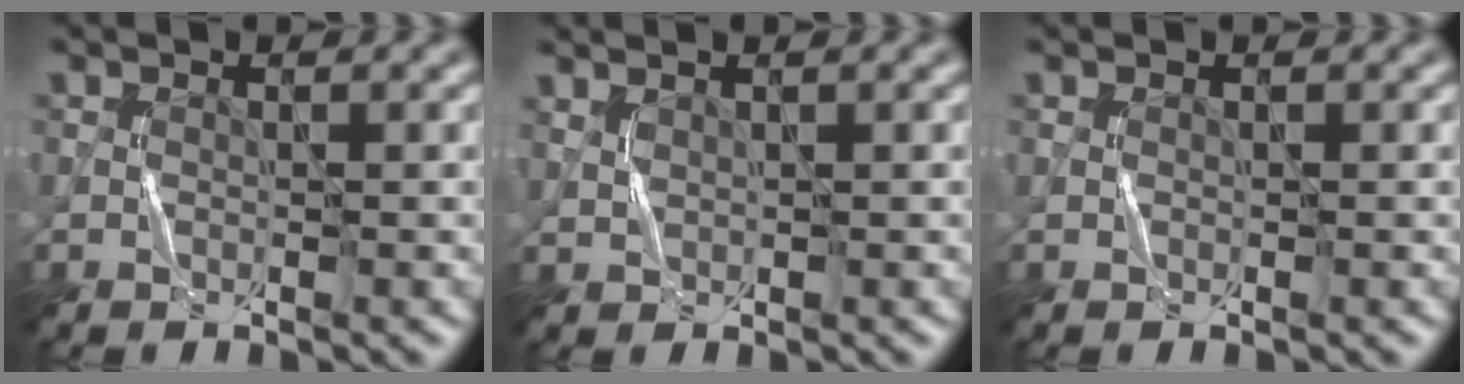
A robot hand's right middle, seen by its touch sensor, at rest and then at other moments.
{"total": 0.8, "force": [0.7, 0.1, 0.2], "torque": [-0.010, 0.001, 0.019]}
{"total": 0.0}